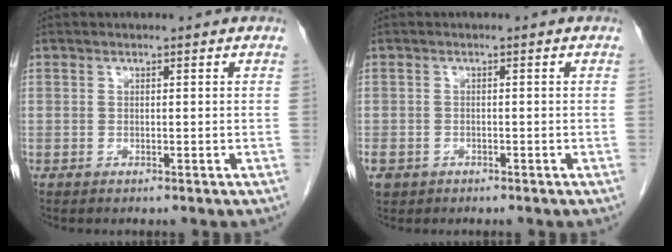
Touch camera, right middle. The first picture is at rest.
{"total": 3.5, "force": [-2.2, 2.6, 1.0], "torque": [-0.022, 0.000, -0.034]}